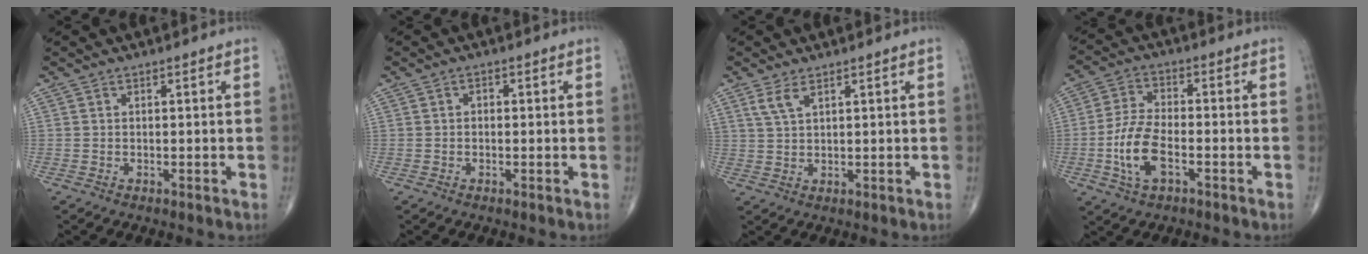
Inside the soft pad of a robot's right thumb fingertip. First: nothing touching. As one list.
[{"total": 1.0, "force": [0.0, 0.8, 0.7], "torque": [-0.005, 0.006, -0.003]}, {"total": 3.1, "force": [1.9, 1.1, 2.2], "torque": [-0.049, -0.002, 0.045]}, {"total": 9.3, "force": [-2.9, 4.4, 7.6], "torque": [-0.160, 0.017, -0.057]}]